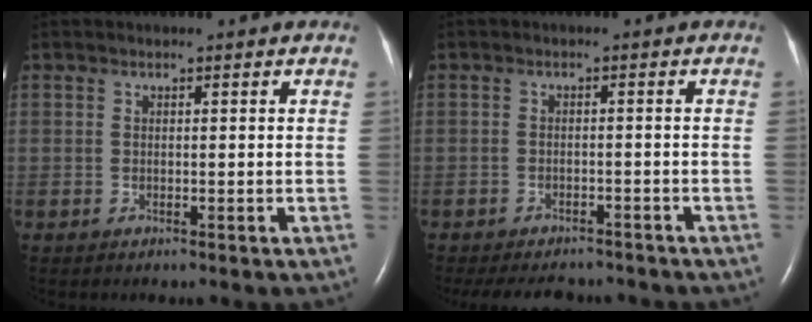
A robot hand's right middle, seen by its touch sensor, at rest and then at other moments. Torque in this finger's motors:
{"motor_torque": [0.34, -0.38, 0.03, 0.04]}